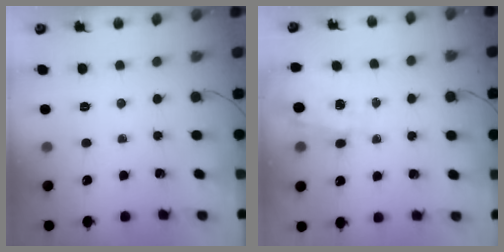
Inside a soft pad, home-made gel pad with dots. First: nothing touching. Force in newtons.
{"total": 0.7, "press": 0.4, "slide": 0.6}